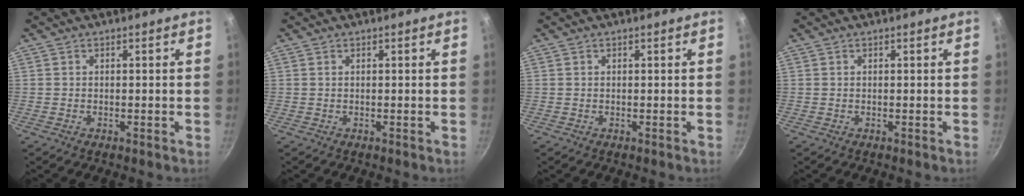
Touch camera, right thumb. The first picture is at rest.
{"total": 0.0}
{"total": 0.0}
{"total": 0.0}